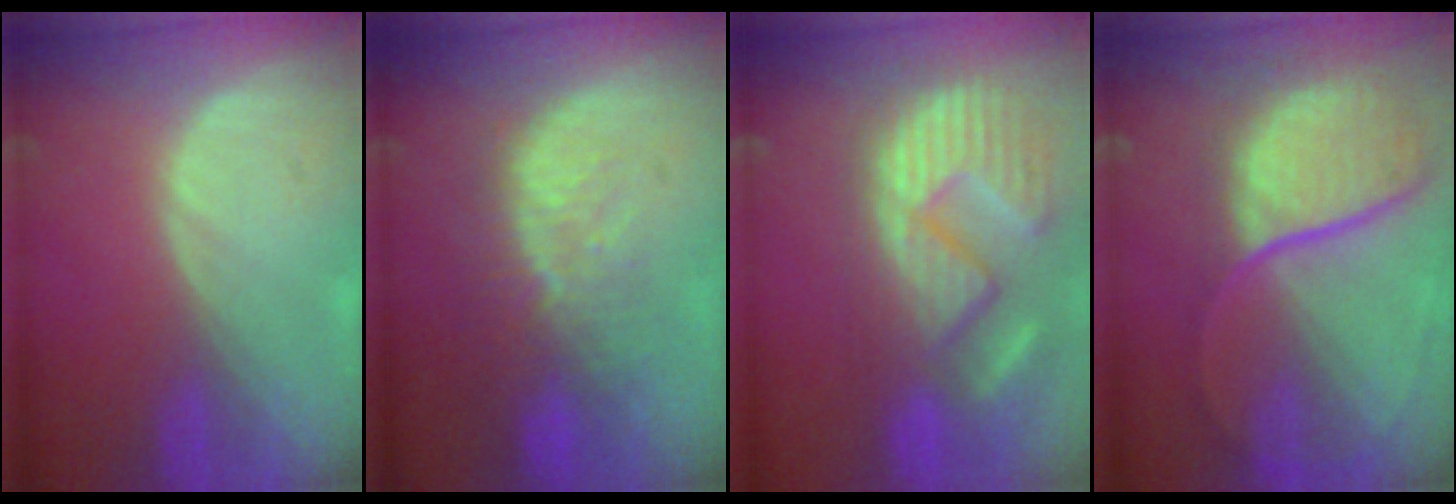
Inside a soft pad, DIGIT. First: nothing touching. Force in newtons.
{"total": 10.0, "press": 8.5, "slide": 5.3}
{"total": 14.6, "press": 12.4, "slide": 7.8}
{"total": 11.9, "press": 9.9, "slide": 6.7}